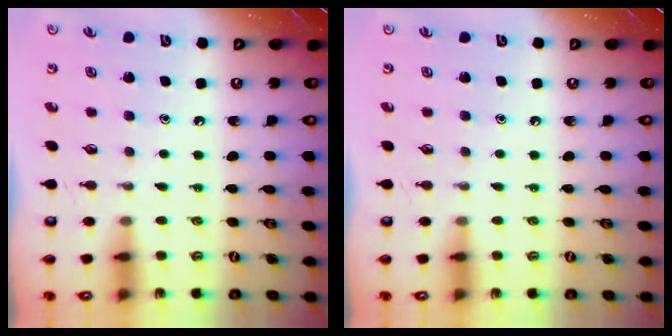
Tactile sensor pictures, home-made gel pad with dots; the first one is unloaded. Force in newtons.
{"total": 0.0}